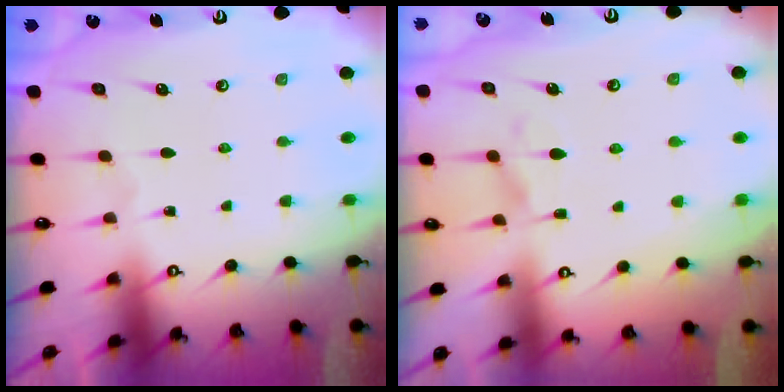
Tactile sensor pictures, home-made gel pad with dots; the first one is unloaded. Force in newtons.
{"total": 0.7, "press": 0.3, "slide": 0.7}